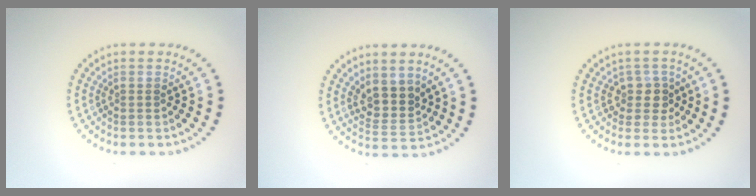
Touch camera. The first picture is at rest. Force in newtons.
{"total": 2.9, "press": 2.4, "slide": 1.6}
{"total": 2.1, "press": 1.7, "slide": 1.3}